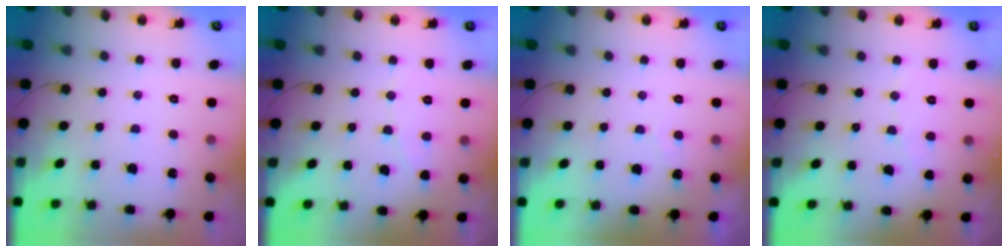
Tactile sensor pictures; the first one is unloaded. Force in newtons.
{"total": 2.8, "press": 2.8, "slide": 0.3}
{"total": 2.5, "press": 2.5, "slide": 0.1}
{"total": 3.0, "press": 3.0, "slide": 0.3}